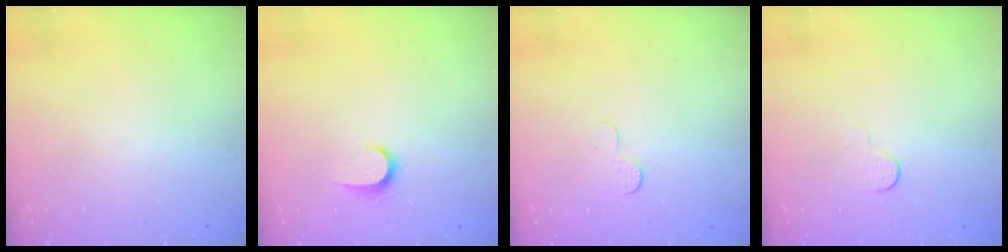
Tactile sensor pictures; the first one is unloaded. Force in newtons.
{"total": 6.1, "press": 6.1, "slide": 0.6}
{"total": 3.8, "press": 3.7, "slide": 0.3}
{"total": 4.2, "press": 4.1, "slide": 1.0}